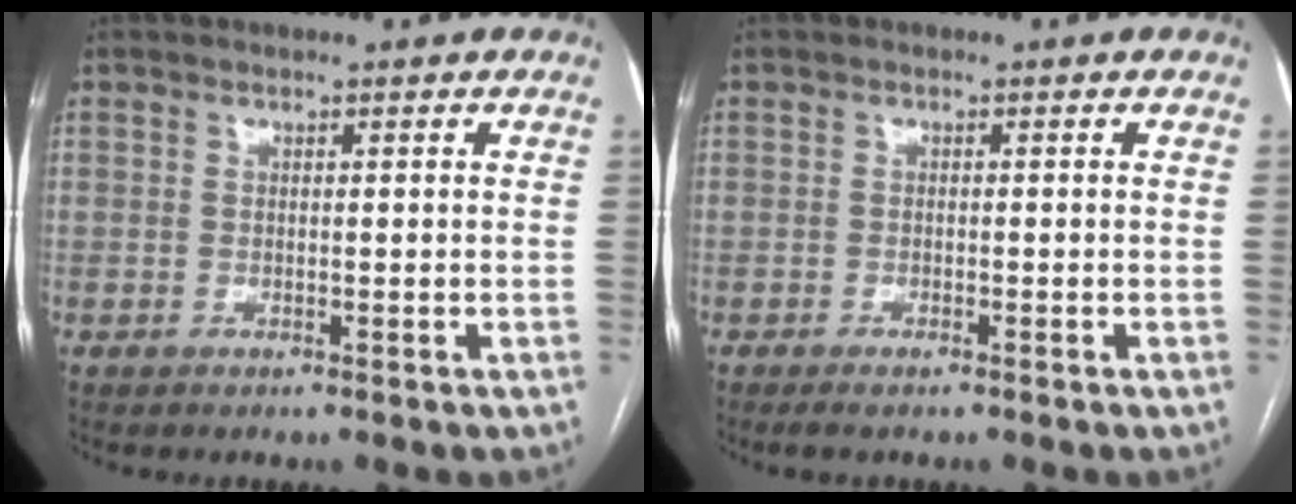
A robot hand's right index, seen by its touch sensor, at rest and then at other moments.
{"total": 1.5, "force": [-1.2, 0.2, 0.9], "torque": [-0.016, -0.003, -0.018]}